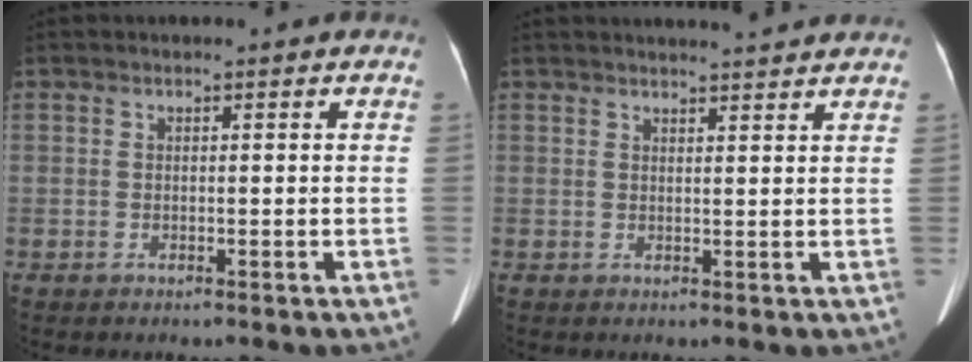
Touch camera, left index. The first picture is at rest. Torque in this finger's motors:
{"motor_torque": [0.73, -1.21, 0.02, 0.04]}